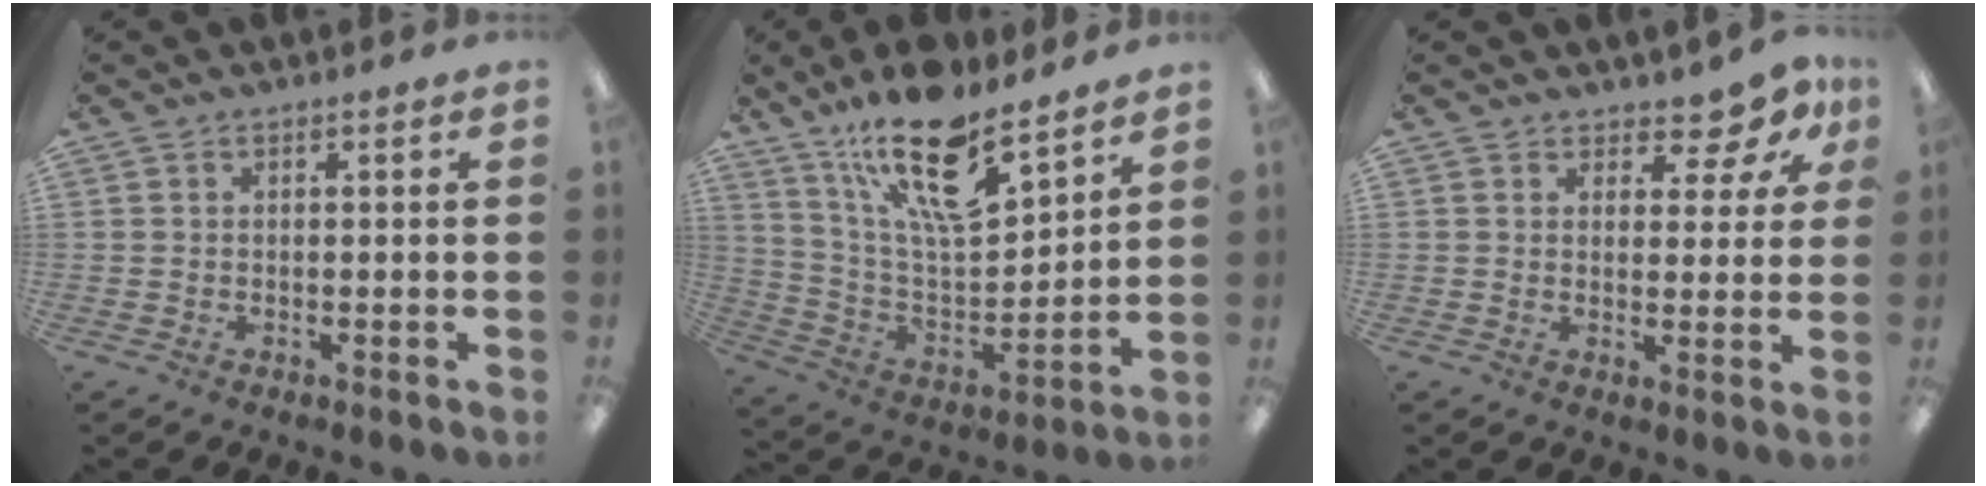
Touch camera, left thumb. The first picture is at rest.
{"total": 20.3, "force": [13.9, 7.2, 13.0], "torque": [-0.221, -0.081, 0.237]}
{"total": 6.0, "force": [4.8, 2.8, 2.3], "torque": [-0.022, -0.035, 0.082]}